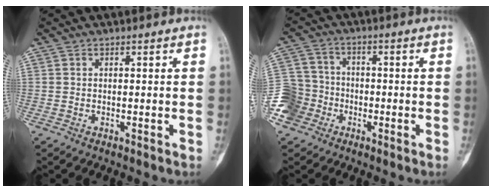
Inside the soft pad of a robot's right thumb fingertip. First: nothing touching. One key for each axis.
{"total": 10.4, "fx": -5.1, "fy": 8.8, "fz": 2.4, "tx": -0.044, "ty": 0.043, "tz": -0.099}